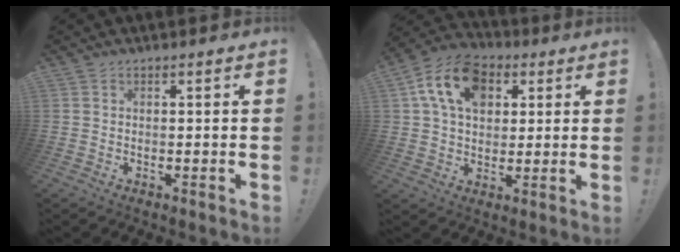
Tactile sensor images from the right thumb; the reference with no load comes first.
{"total": 14.9, "force": [5.7, 10.5, 9.0], "torque": [-0.150, -0.001, 0.109]}